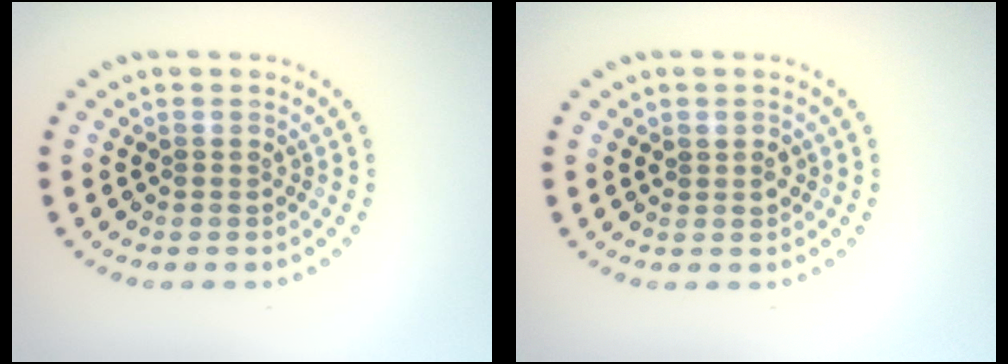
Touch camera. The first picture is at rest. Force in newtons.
{"total": 1.1, "press": 1.0, "slide": 0.4}